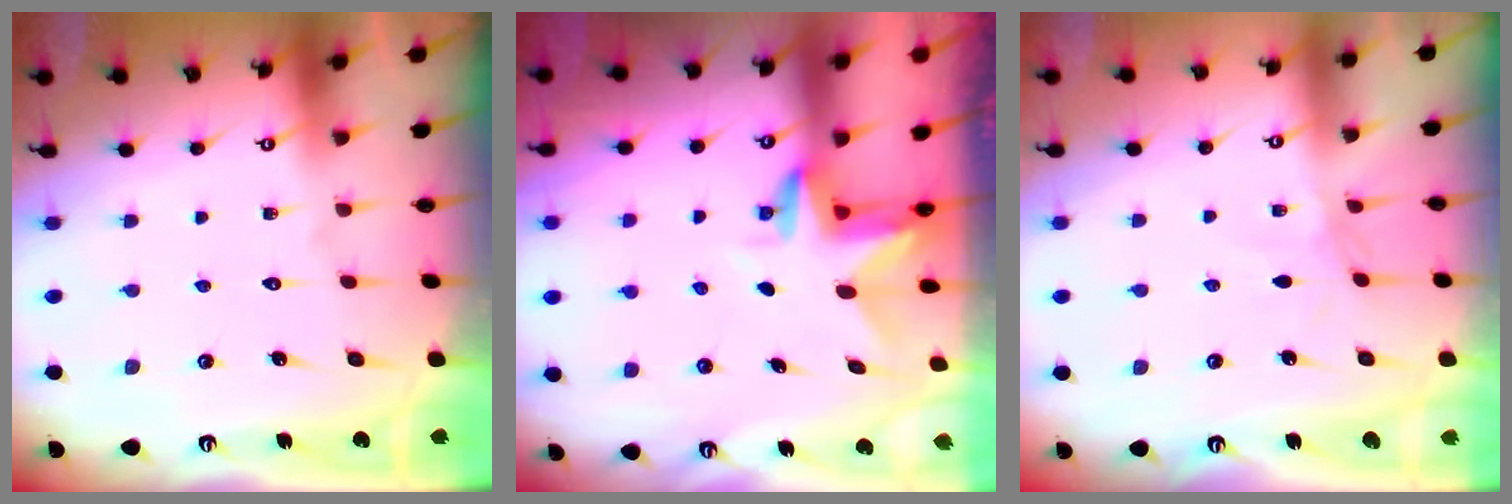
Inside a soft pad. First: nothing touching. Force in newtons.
{"total": 3.0, "press": 3.0, "slide": 0.2}
{"total": 1.4, "press": 1.3, "slide": 0.4}